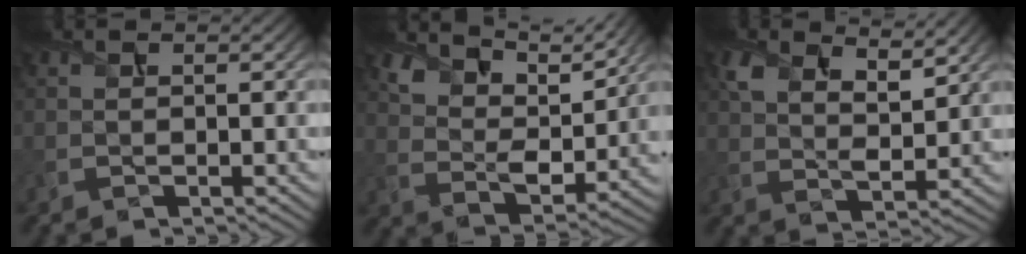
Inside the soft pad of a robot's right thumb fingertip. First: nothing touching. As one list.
[{"total": 10.5, "force": [8.4, 3.5, 5.1], "torque": [-0.128, -0.009, 0.140]}, {"total": 7.3, "force": [4.5, 3.1, 4.8], "torque": [-0.102, -0.002, 0.088]}]